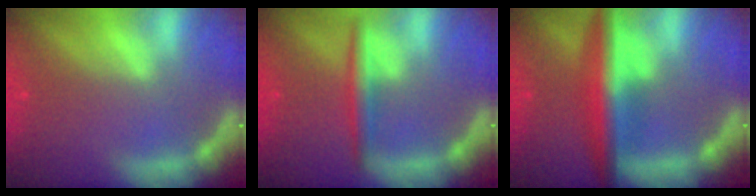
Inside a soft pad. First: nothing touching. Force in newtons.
{"total": 3.0}
{"total": 7.5}